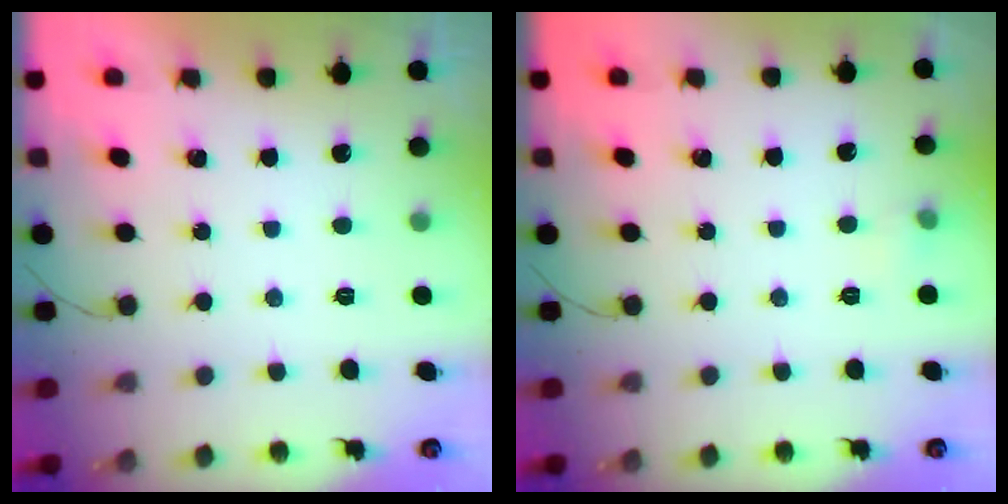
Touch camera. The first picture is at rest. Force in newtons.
{"total": 3.4, "press": 3.2, "slide": 1.0}